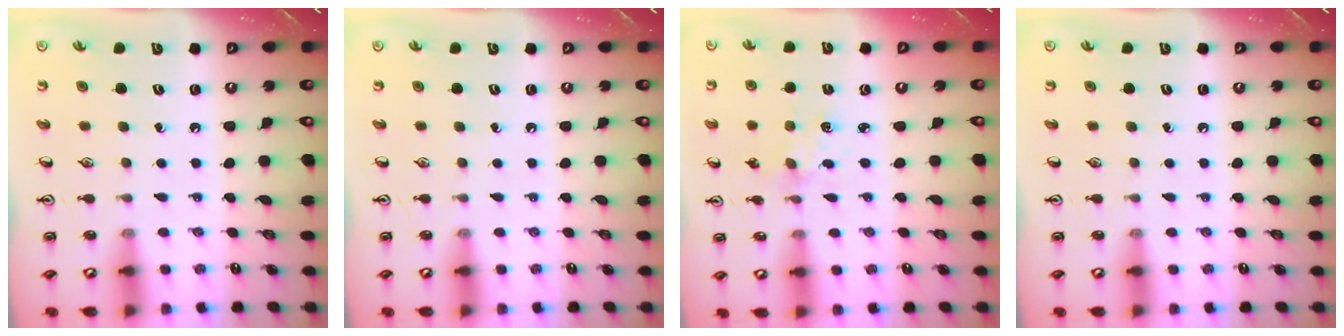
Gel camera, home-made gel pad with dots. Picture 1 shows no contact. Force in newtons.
{"total": 0.0}
{"total": 2.0, "press": 2.0, "slide": 0.3}
{"total": 0.0}